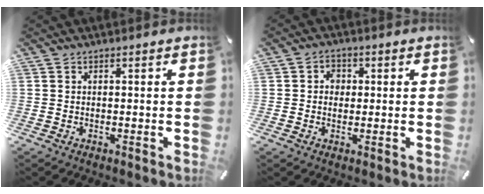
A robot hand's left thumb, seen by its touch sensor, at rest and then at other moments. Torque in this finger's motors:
{"motor_torque": [-0.08, 0.00, 0.08, 0.18, 0.00]}